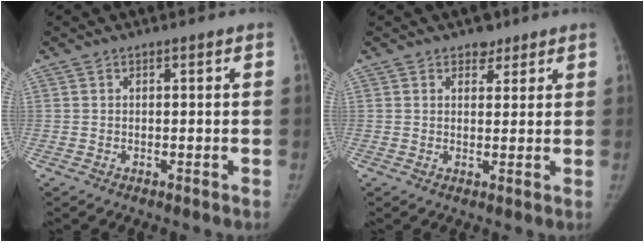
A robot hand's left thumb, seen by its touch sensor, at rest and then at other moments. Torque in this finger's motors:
{"motor_torque": [0.26, 0.15, -0.47, -0.19, 0.02]}